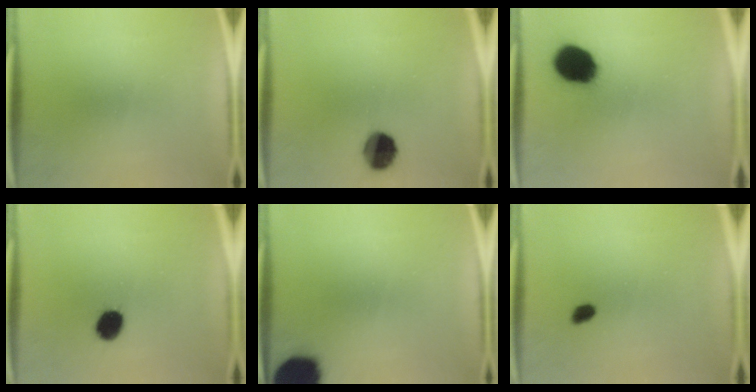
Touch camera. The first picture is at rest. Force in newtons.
{"total": 9.1}
{"total": 14.1}
{"total": 7.2}
{"total": 17.5}
{"total": 1.4}